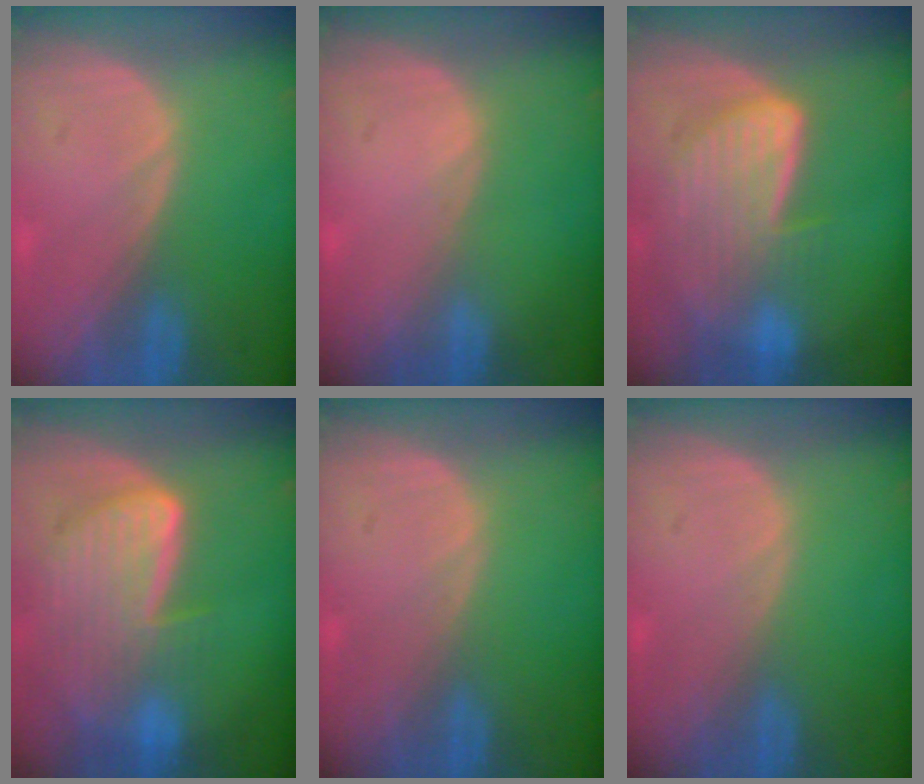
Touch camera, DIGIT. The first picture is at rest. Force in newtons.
{"total": 0.0}
{"total": 8.2, "press": 7.5, "slide": 3.4}
{"total": 9.1, "press": 8.0, "slide": 4.3}
{"total": 0.0}
{"total": 0.0}